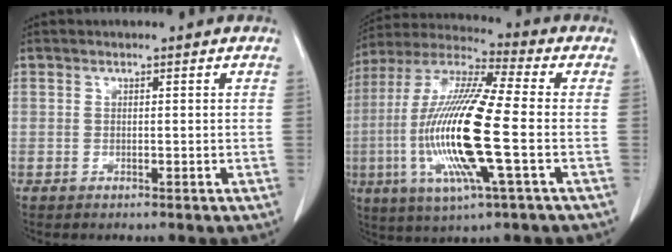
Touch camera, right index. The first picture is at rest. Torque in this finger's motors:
{"motor_torque": [2.14, 0.00, 1.03, 0.21]}